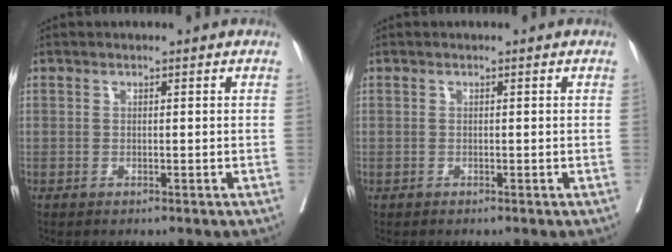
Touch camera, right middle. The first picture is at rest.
{"total": 0.0}